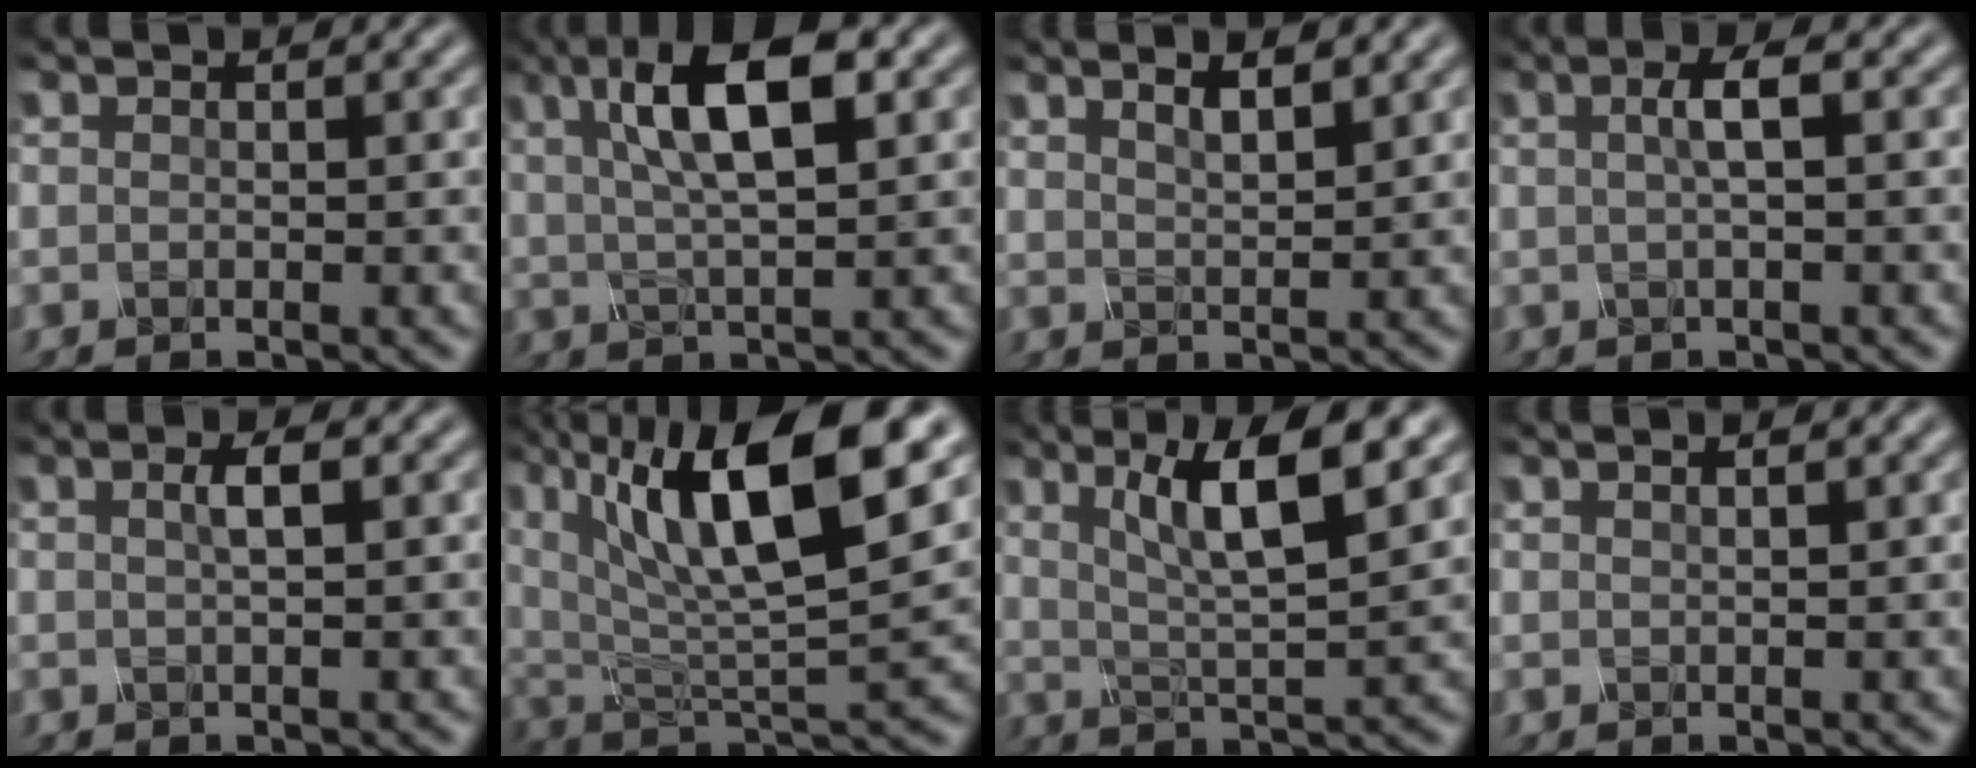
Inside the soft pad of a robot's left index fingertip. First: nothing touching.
{"total": 8.3, "force": [2.7, 2.7, 7.3], "torque": [-0.126, 0.015, 0.041]}
{"total": 2.7, "force": [1.9, 0.7, 1.8], "torque": [-0.019, 0.007, 0.021]}
{"total": 2.3, "force": [0.3, 0.5, 2.2], "torque": [-0.040, 0.009, 0.000]}
{"total": 1.8, "force": [0.4, 0.4, 1.7], "torque": [-0.029, 0.004, 0.003]}
{"total": 13.4, "force": [6.1, 4.4, 11.1], "torque": [-0.193, 0.008, 0.102]}
{"total": 7.4, "force": [3.1, 1.5, 6.6], "torque": [-0.108, 0.001, 0.053]}
{"total": 0.9, "force": [0.7, 0.1, 0.6], "torque": [-0.010, -0.002, 0.006]}